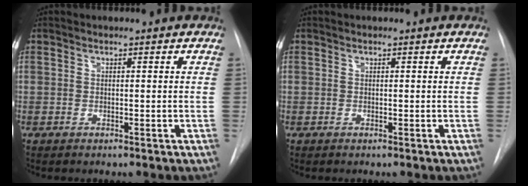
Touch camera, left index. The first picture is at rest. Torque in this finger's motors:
{"motor_torque": [-0.10, 0.10, 0.00, -0.01]}